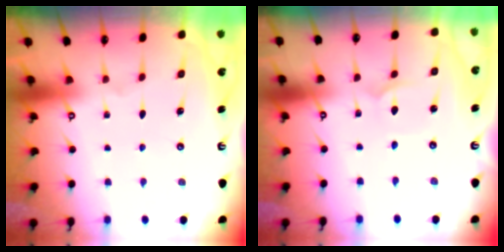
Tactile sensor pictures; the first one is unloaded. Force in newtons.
{"total": 1.1, "press": 1.1, "slide": 0.1}